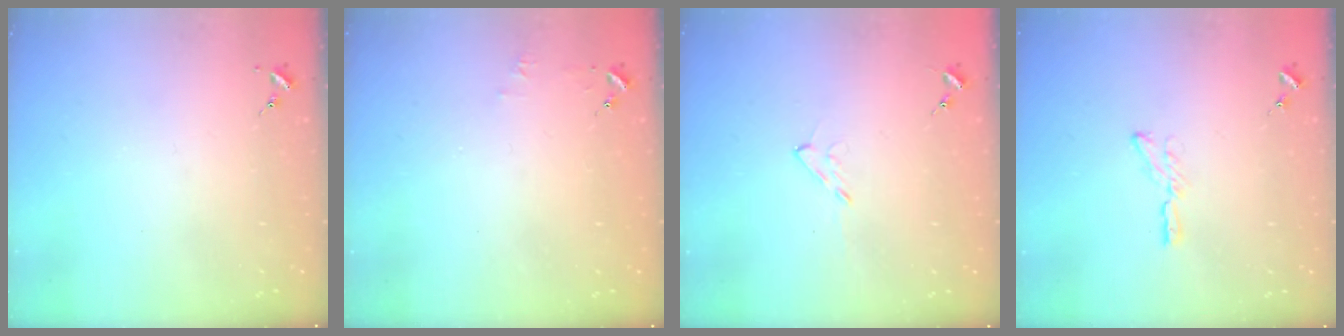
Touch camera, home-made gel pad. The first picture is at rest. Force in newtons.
{"total": 3.5, "press": 3.5, "slide": 0.3}
{"total": 4.9, "press": 4.9, "slide": 0.6}
{"total": 5.6, "press": 5.6, "slide": 0.4}